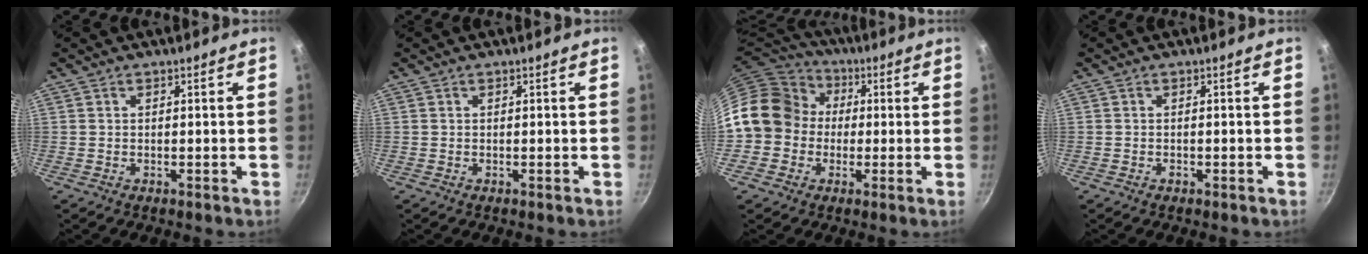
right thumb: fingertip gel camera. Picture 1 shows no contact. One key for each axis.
{"total": 0.0}
{"total": 14.6, "fx": -0.1, "fy": 12.9, "fz": 6.8, "tx": -0.090, "ty": 0.040, "tz": -0.018}
{"total": 0.7, "fx": -0.4, "fy": 0.4, "fz": 0.4, "tx": -0.008, "ty": 0.003, "tz": -0.007}